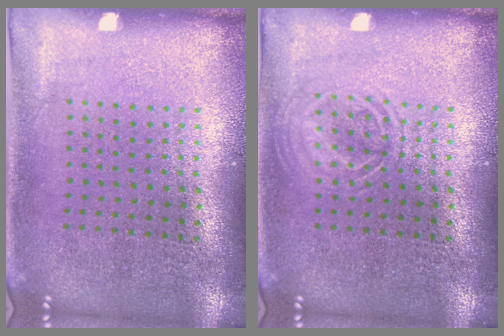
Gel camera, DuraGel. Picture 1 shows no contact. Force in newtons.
{"total": 1.8, "press": 1.8, "slide": 0.3}